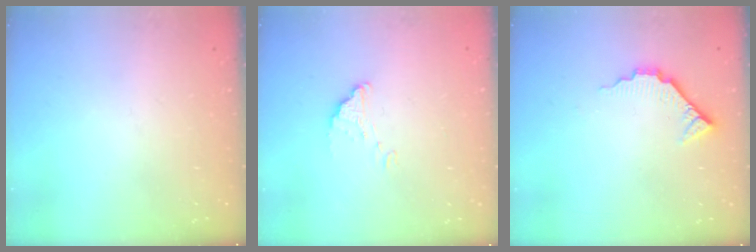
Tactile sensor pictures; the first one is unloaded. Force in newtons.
{"total": 1.6, "press": 1.6, "slide": 0.1}
{"total": 6.1, "press": 6.1, "slide": 0.6}